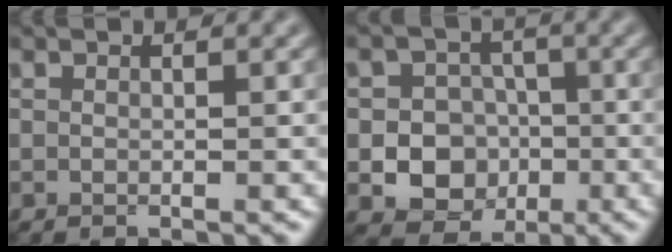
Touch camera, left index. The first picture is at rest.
{"total": 9.0, "force": [-2.8, 8.0, 3.2], "torque": [-0.027, -0.010, -0.068]}